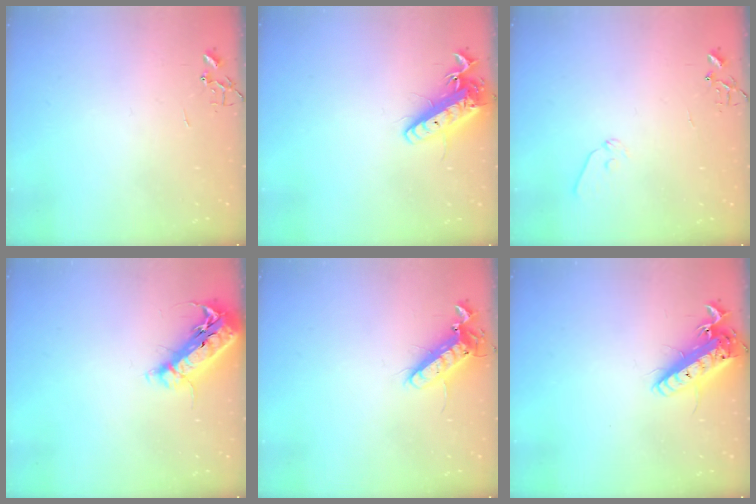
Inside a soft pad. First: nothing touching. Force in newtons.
{"total": 15.2, "press": 14.9, "slide": 2.9}
{"total": 6.8, "press": 6.8, "slide": 1.0}
{"total": 19.9, "press": 19.5, "slide": 3.7}
{"total": 12.3, "press": 12.1, "slide": 2.3}
{"total": 15.8, "press": 15.5, "slide": 3.4}